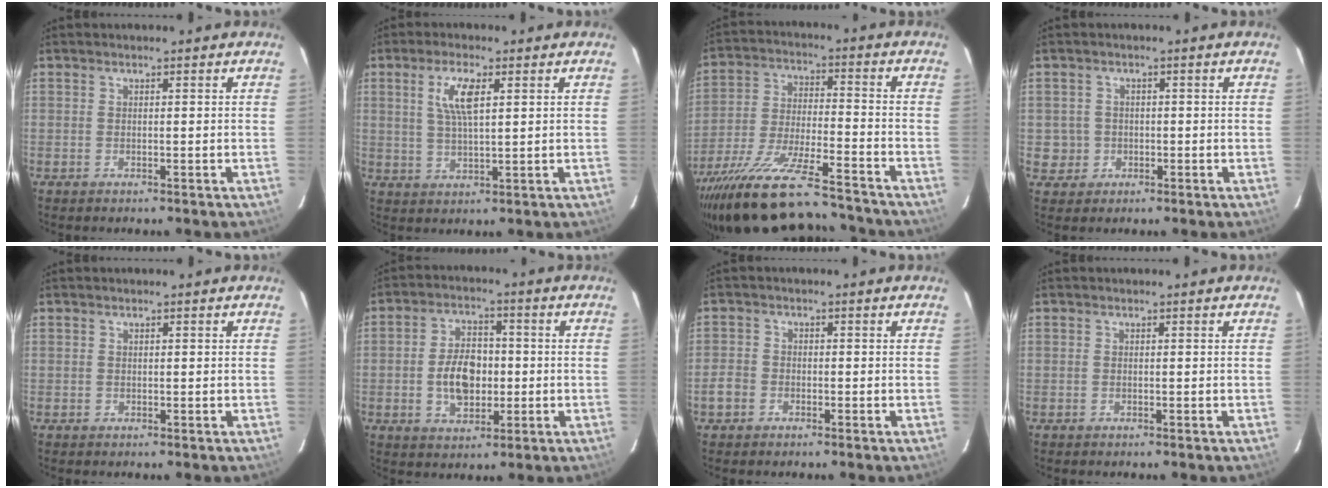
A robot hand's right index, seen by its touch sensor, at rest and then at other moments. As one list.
[{"total": 6.1, "force": [2.2, 1.8, 5.4], "torque": [-0.101, 0.003, 0.043]}, {"total": 24.8, "force": [-21.3, 4.1, 12.0], "torque": [-0.232, -0.057, -0.341]}, {"total": 3.9, "force": [-0.5, 3.9, 0.1], "torque": [0.001, 0.021, 0.001]}, {"total": 0.6, "force": [0.0, 0.6, 0.0], "torque": [0.003, 0.003, 0.000]}, {"total": 9.2, "force": [-1.2, 5.9, 6.9], "torque": [-0.129, 0.015, -0.012]}, {"total": 3.2, "force": [-1.7, 2.6, 0.9], "torque": [-0.021, 0.005, -0.034]}, {"total": 0.0}]